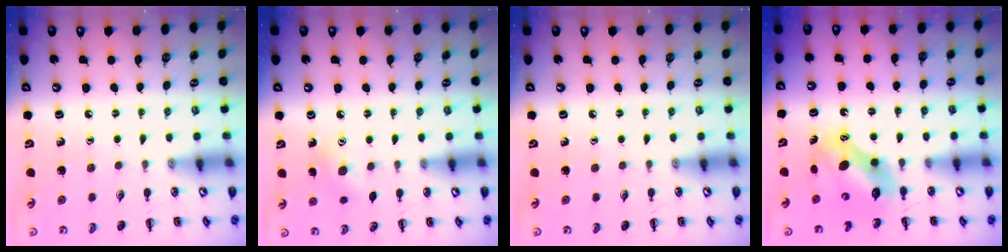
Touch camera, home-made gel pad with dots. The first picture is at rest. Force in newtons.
{"total": 6.9, "press": 6.7, "slide": 1.5}
{"total": 0.0}
{"total": 7.1, "press": 7.0, "slide": 1.2}